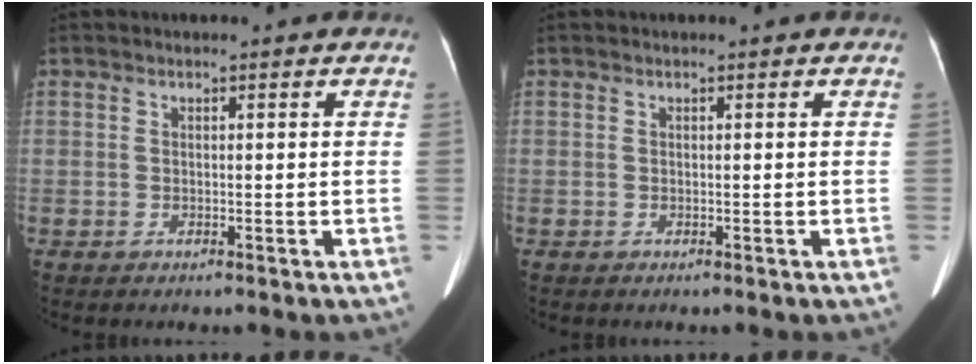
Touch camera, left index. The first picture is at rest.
{"total": 0.0}